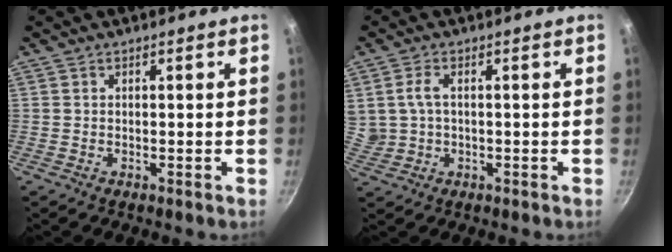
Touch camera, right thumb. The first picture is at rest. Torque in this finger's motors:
{"motor_torque": [-0.13, 0.02, 0.41, 0.44, 0.03]}